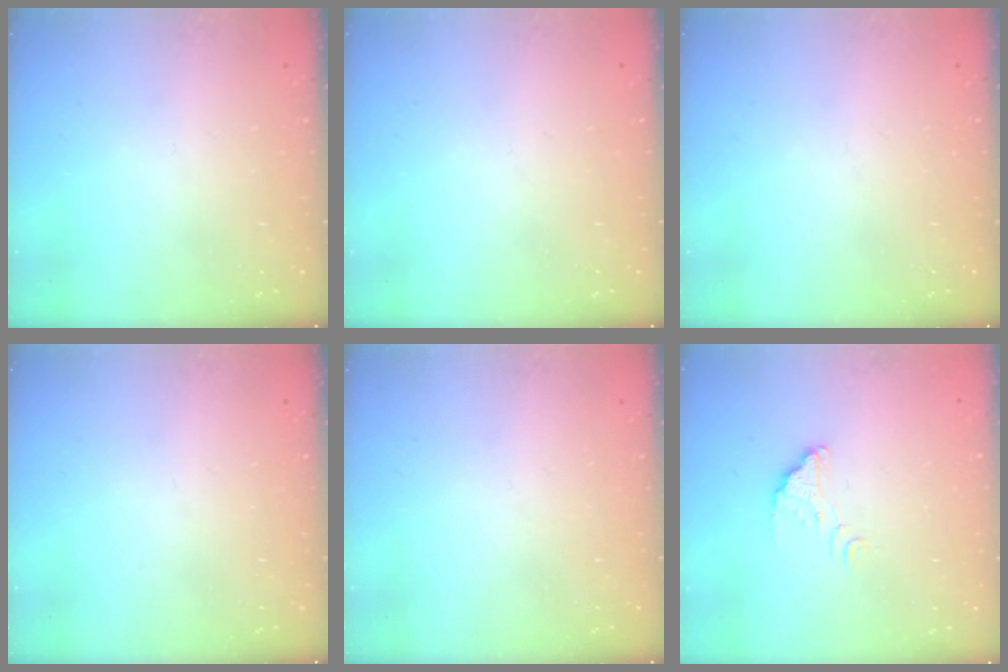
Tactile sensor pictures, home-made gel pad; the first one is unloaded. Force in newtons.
{"total": 0.0}
{"total": 0.0}
{"total": 0.0}
{"total": 0.0}
{"total": 2.9, "press": 2.9, "slide": 0.2}